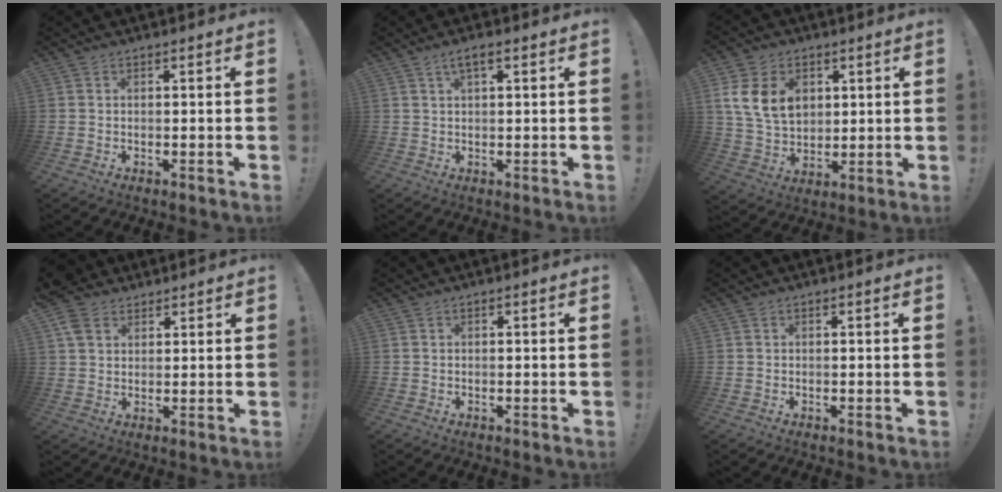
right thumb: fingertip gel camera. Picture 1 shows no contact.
{"total": 3.2, "force": [1.5, 0.9, 2.7], "torque": [-0.047, 0.001, 0.024]}
{"total": 14.0, "force": [4.5, 10.5, 8.1], "torque": [-0.139, -0.014, 0.092]}
{"total": 7.6, "force": [3.7, 5.7, 3.3], "torque": [-0.051, -0.008, 0.075]}
{"total": 0.0}
{"total": 0.0}